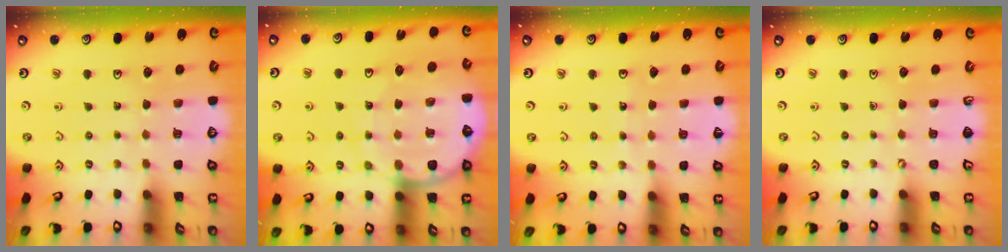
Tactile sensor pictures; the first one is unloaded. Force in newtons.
{"total": 11.7, "press": 11.6, "slide": 1.5}
{"total": 3.4, "press": 3.4, "slide": 0.3}
{"total": 0.0}